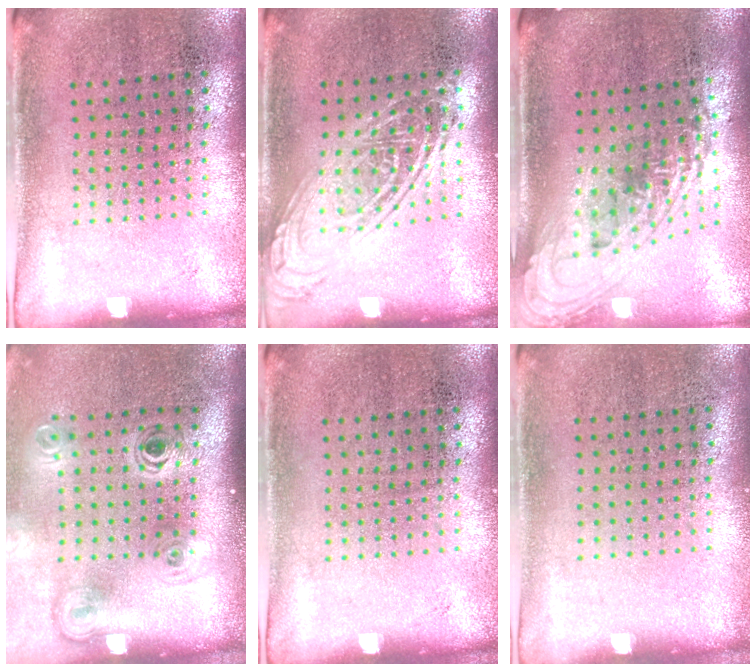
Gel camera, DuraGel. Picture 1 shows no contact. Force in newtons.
{"total": 1.8, "press": 1.8, "slide": 0.1}
{"total": 2.1, "press": 1.5, "slide": 1.4}
{"total": 2.2, "press": 1.5, "slide": 1.6}
{"total": 0.0}
{"total": 0.0}